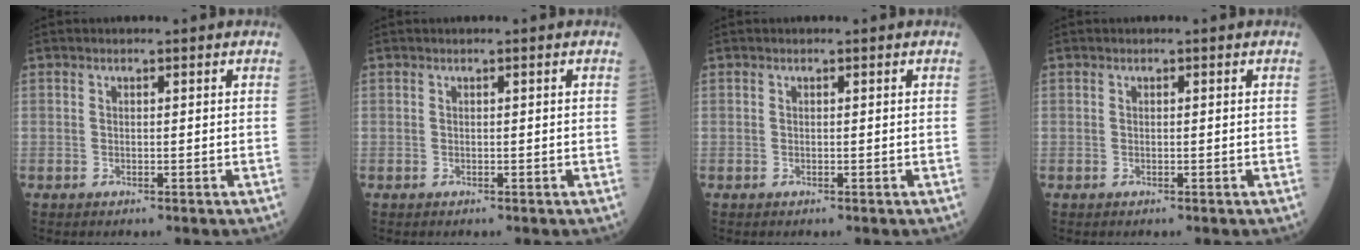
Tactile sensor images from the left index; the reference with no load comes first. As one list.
[{"total": 0.0}, {"total": 0.0}, {"total": 0.0}]